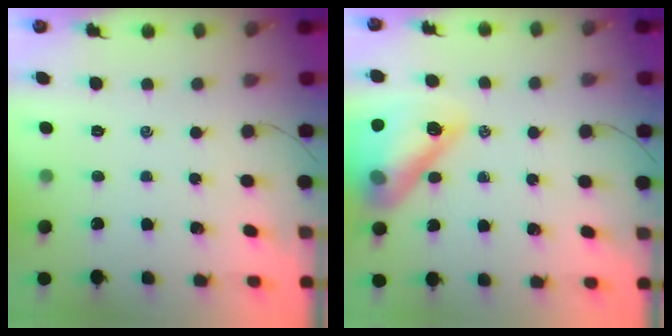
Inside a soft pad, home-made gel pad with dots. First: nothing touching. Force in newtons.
{"total": 18.1, "press": 17.7, "slide": 3.8}